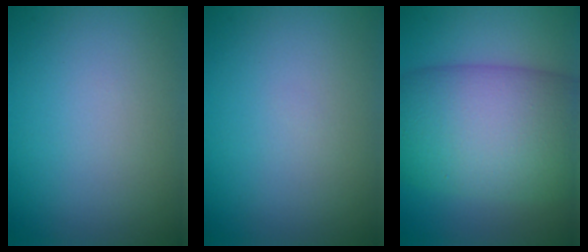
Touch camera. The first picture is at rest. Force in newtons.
{"total": 0.0}
{"total": 13.6, "press": 13.5, "slide": 0.6}